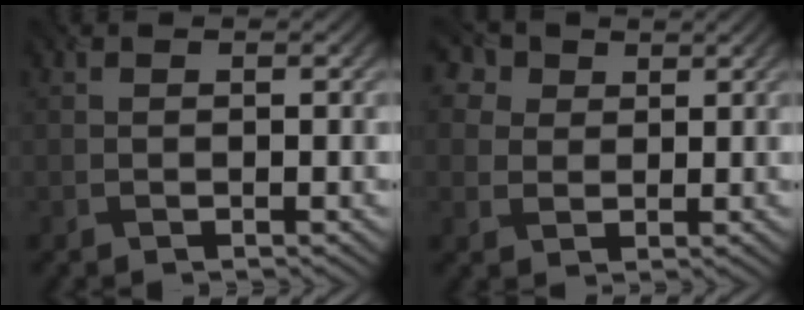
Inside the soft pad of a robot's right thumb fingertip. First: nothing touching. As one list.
[{"total": 6.8, "force": [3.8, 4.7, 3.2], "torque": [-0.127, 0.012, 0.070]}]